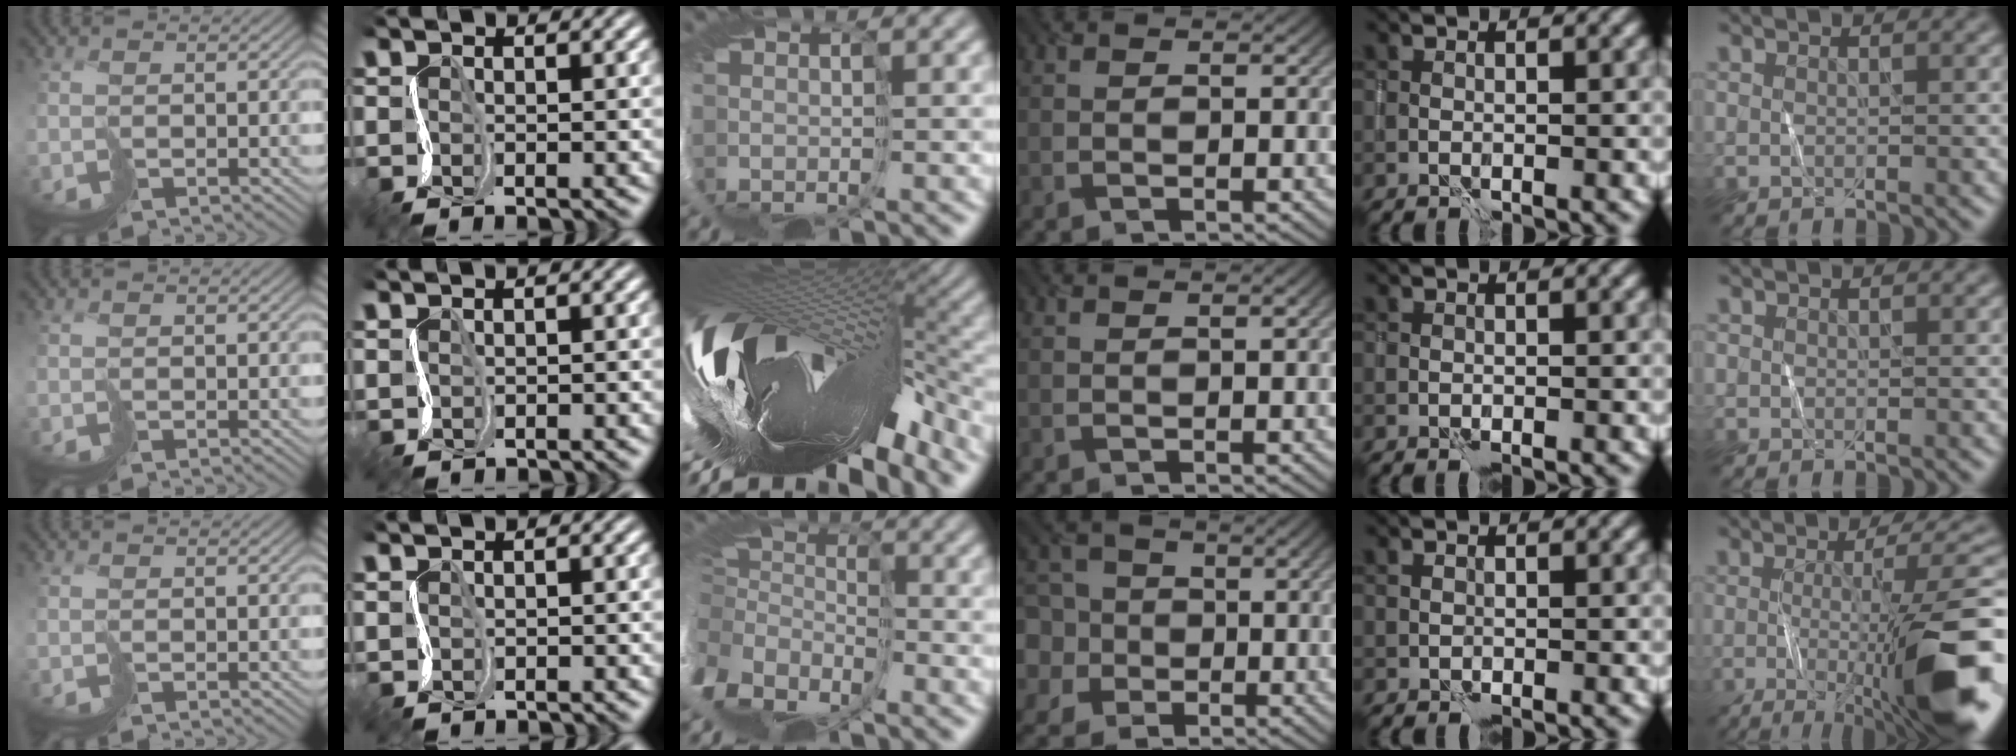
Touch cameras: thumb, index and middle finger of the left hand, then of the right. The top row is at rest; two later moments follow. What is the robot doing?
{"motion": "cut", "object": "tissue"}